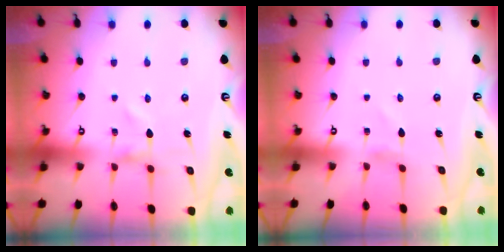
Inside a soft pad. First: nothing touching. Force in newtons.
{"total": 1.0, "press": 1.0, "slide": 0.1}